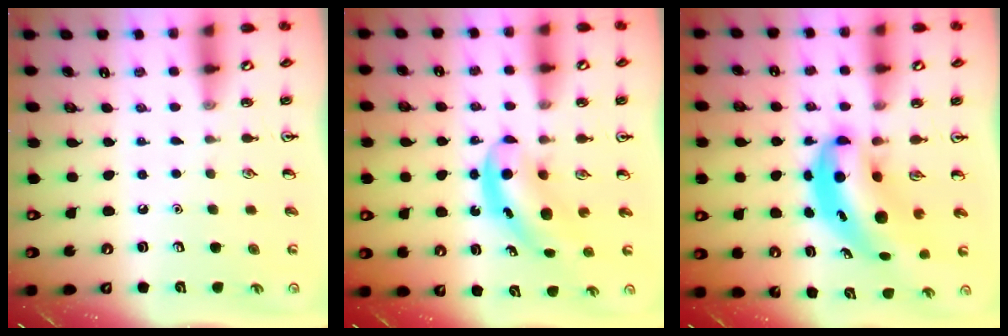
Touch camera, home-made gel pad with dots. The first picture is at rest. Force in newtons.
{"total": 5.5, "press": 5.5, "slide": 0.7}
{"total": 7.5, "press": 7.2, "slide": 2.3}